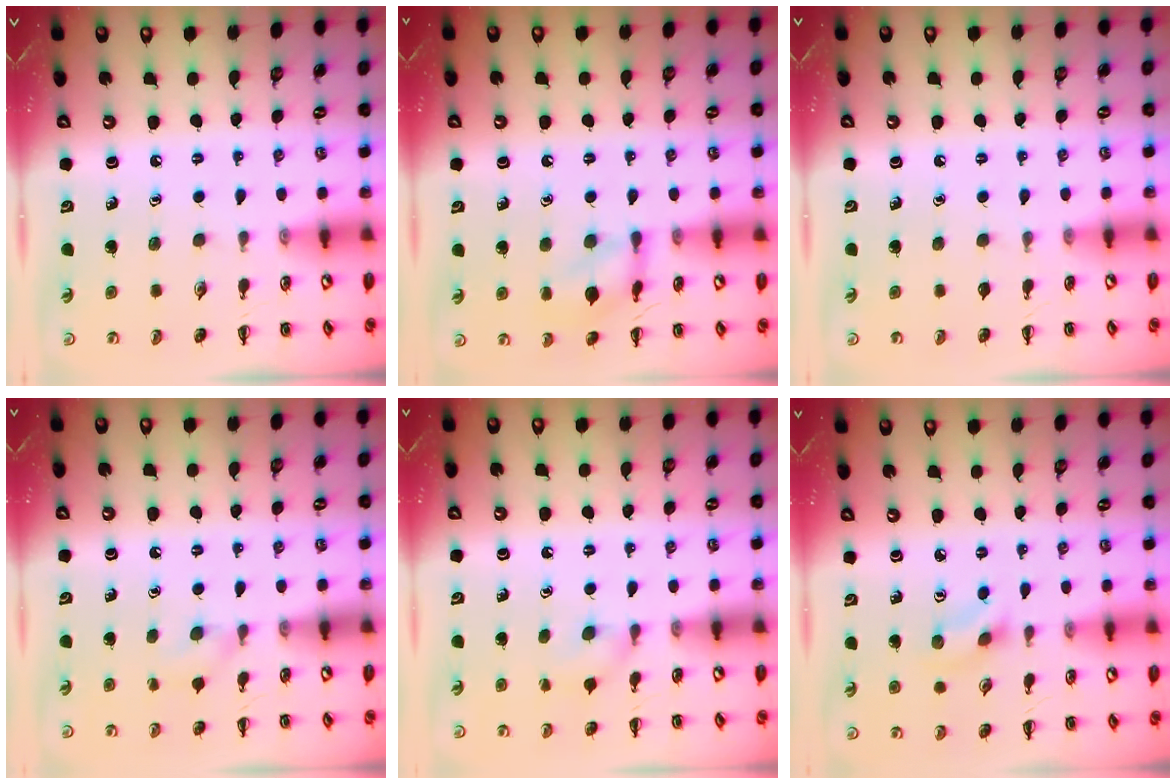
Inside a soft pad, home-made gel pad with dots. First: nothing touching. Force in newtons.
{"total": 9.8, "press": 9.8, "slide": 0.4}
{"total": 0.6, "press": 0.6, "slide": 0.1}
{"total": 6.3, "press": 6.0, "slide": 1.9}
{"total": 6.7, "press": 6.5, "slide": 1.8}
{"total": 2.8, "press": 2.6, "slide": 1.0}